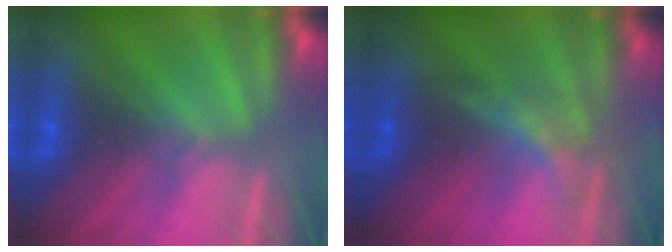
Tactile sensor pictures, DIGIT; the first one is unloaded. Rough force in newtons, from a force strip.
{"total": 1.8}